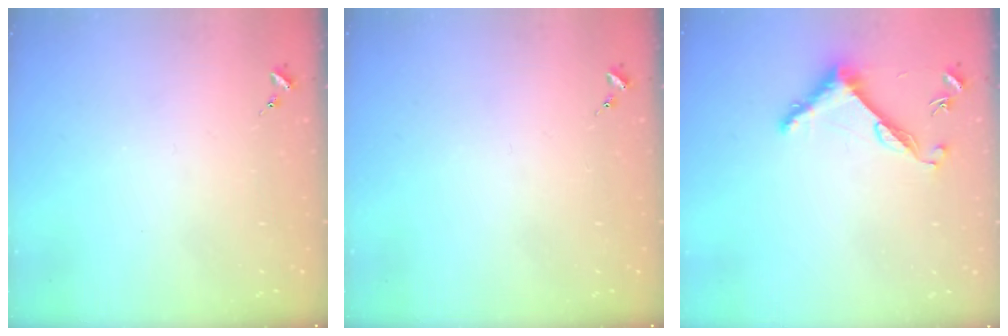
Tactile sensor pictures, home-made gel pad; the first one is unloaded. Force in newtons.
{"total": 0.0}
{"total": 7.5, "press": 7.5, "slide": 0.5}